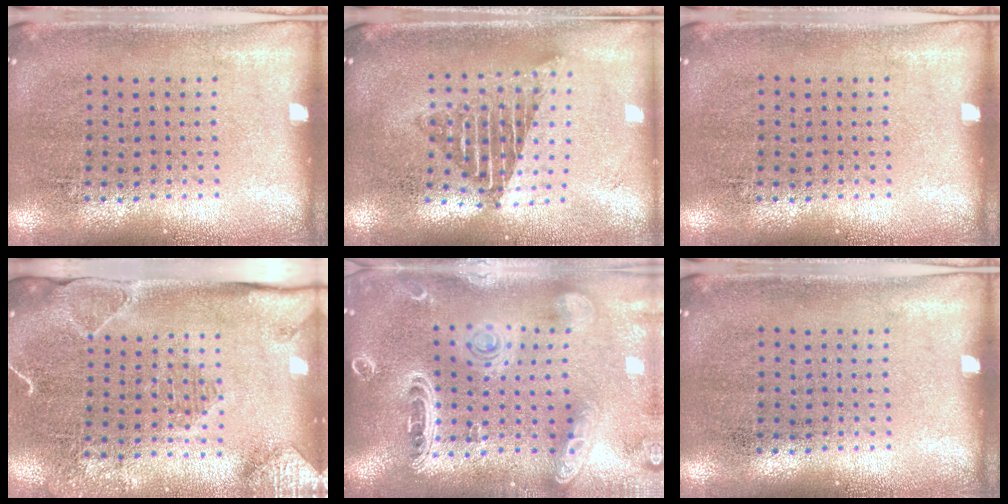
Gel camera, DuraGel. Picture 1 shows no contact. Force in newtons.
{"total": 1.9, "press": 1.5, "slide": 1.1}
{"total": 0.0}
{"total": 2.0, "press": 2.0, "slide": 0.1}
{"total": 2.8, "press": 2.4, "slide": 1.4}
{"total": 0.0}